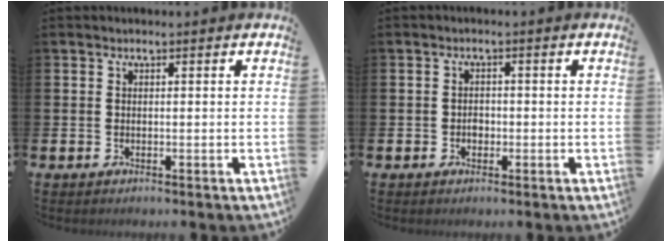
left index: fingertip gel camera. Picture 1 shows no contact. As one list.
[{"total": 1.4, "force": [-0.5, 1.2, 0.7], "torque": [-0.004, 0.003, -0.013]}]